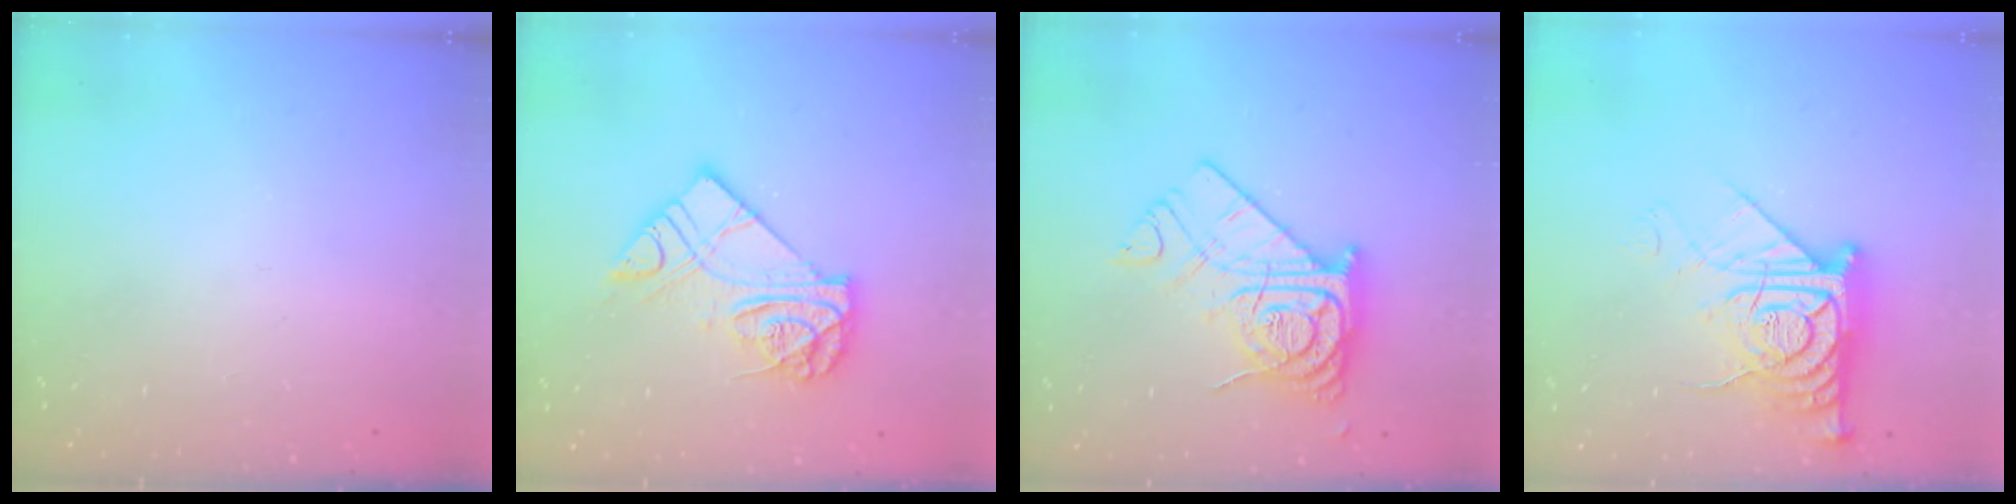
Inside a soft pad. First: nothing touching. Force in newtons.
{"total": 13.6, "press": 13.6, "slide": 1.1}
{"total": 15.3, "press": 15.2, "slide": 1.5}
{"total": 14.0, "press": 13.9, "slide": 1.4}